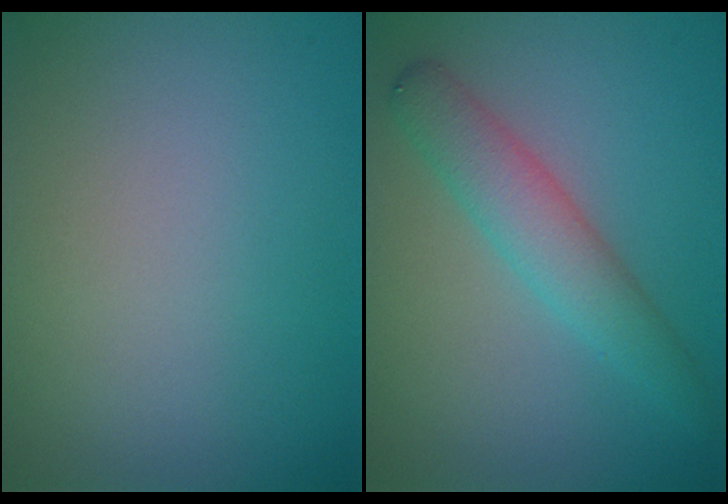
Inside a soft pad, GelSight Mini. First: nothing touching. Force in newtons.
{"total": 3.7, "press": 3.7, "slide": 0.1}